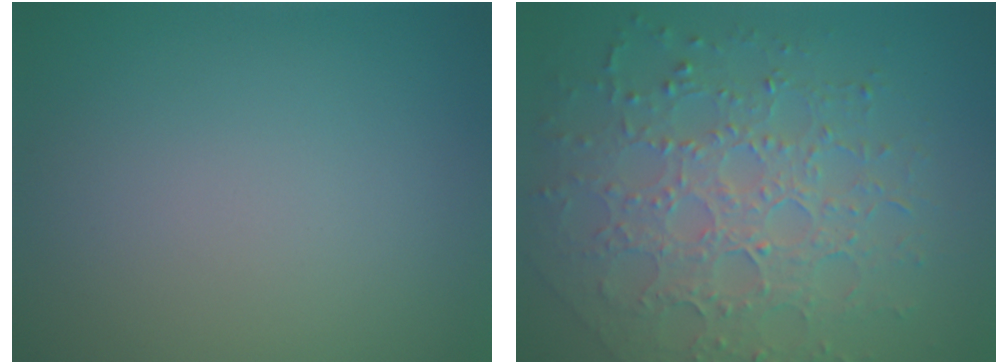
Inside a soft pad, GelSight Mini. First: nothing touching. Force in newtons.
{"total": 7.2, "press": 5.2, "slide": 5.0}